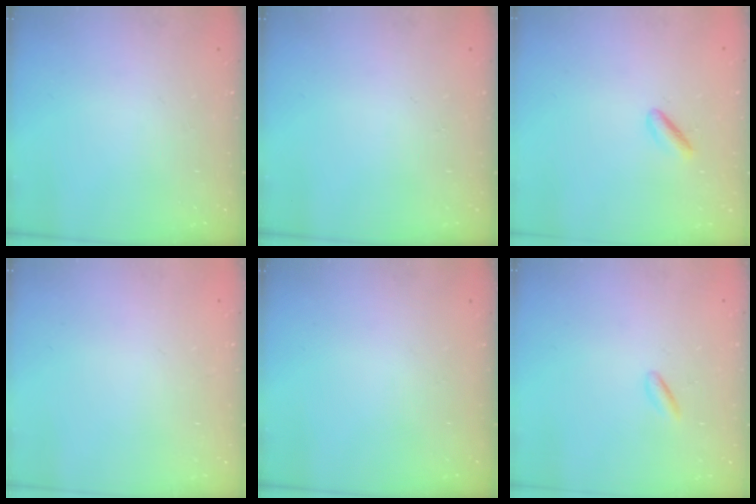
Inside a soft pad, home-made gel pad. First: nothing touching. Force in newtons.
{"total": 0.0}
{"total": 1.5, "press": 1.2, "slide": 0.9}
{"total": 2.2, "press": 2.2, "slide": 0.1}
{"total": 0.0}
{"total": 0.8, "press": 0.6, "slide": 0.5}